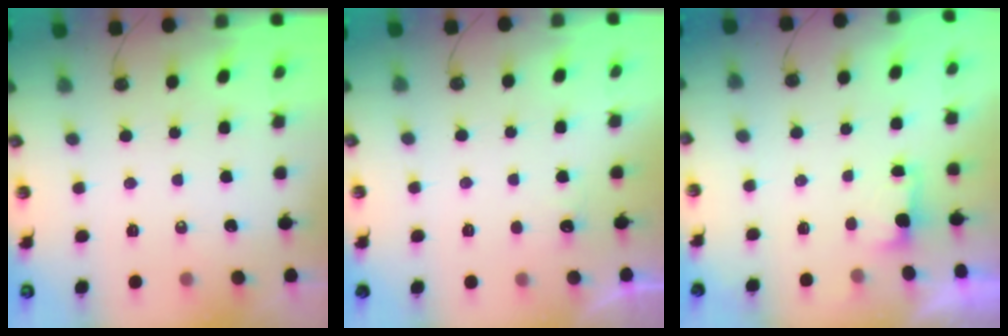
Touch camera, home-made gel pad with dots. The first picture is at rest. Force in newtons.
{"total": 4.1, "press": 3.9, "slide": 1.1}
{"total": 1.1, "press": 0.8, "slide": 0.7}